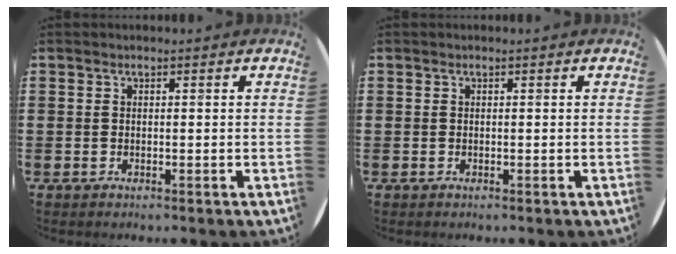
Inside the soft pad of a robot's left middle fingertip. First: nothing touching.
{"total": 0.0}